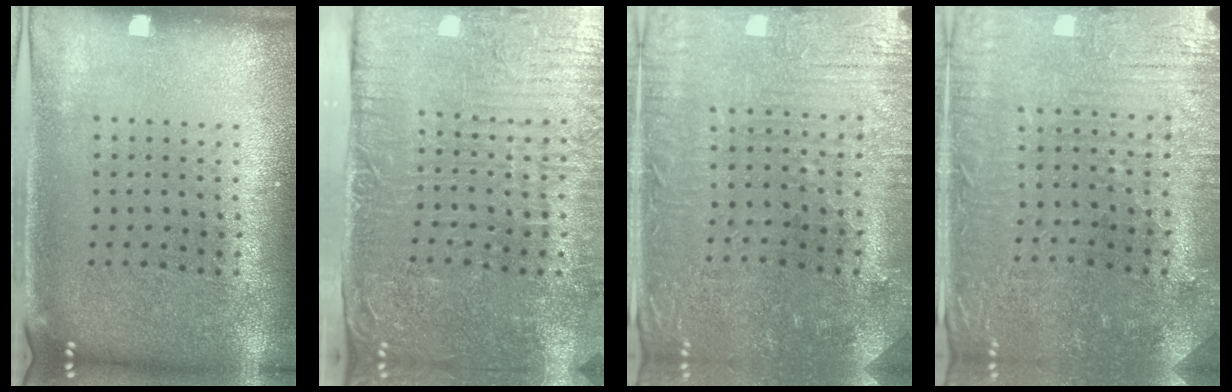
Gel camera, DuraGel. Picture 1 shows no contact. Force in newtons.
{"total": 5.5, "press": 4.5, "slide": 3.0}
{"total": 1.3, "press": 1.3, "slide": 0.4}
{"total": 1.3, "press": 1.3, "slide": 0.4}